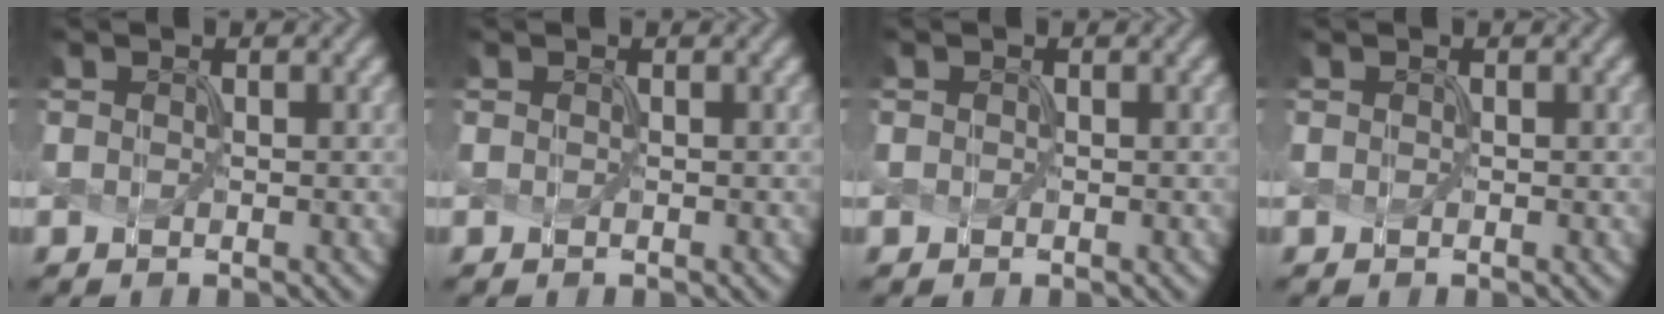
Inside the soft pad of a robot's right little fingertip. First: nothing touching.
{"total": 0.0}
{"total": 0.0}
{"total": 0.8, "force": [-0.1, -0.3, -0.7], "torque": [0.007, 0.001, 0.008]}